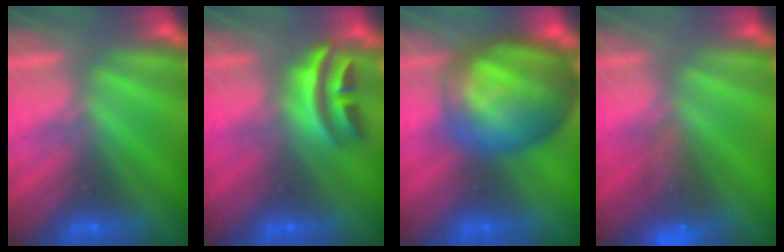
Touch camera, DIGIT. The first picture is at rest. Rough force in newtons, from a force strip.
{"total": 2.9}
{"total": 7.2}
{"total": 9.4}